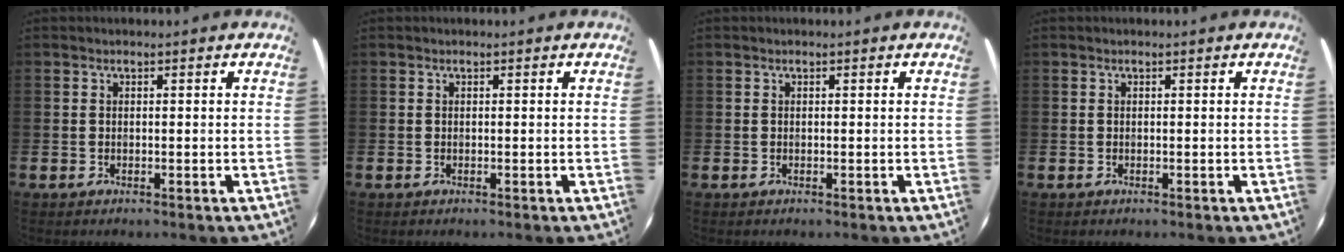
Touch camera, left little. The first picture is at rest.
{"total": 0.0}
{"total": 0.0}
{"total": 0.0}